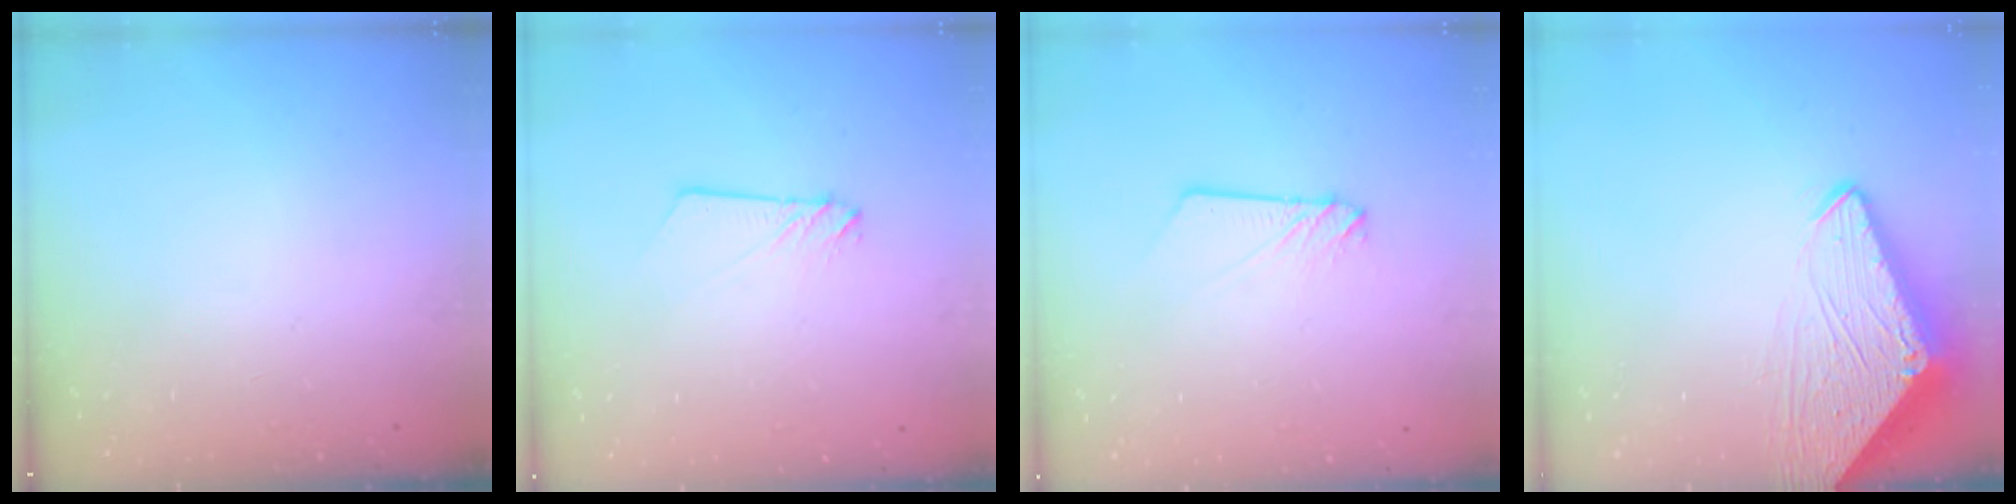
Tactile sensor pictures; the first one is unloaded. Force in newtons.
{"total": 2.4, "press": 2.4, "slide": 0.2}
{"total": 3.0, "press": 3.0, "slide": 0.2}
{"total": 7.1, "press": 7.0, "slide": 0.7}